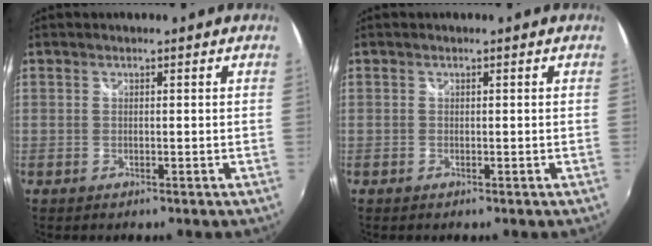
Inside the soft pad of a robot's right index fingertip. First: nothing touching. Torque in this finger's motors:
{"motor_torque": [-0.08, -0.13, -0.04, -0.01]}